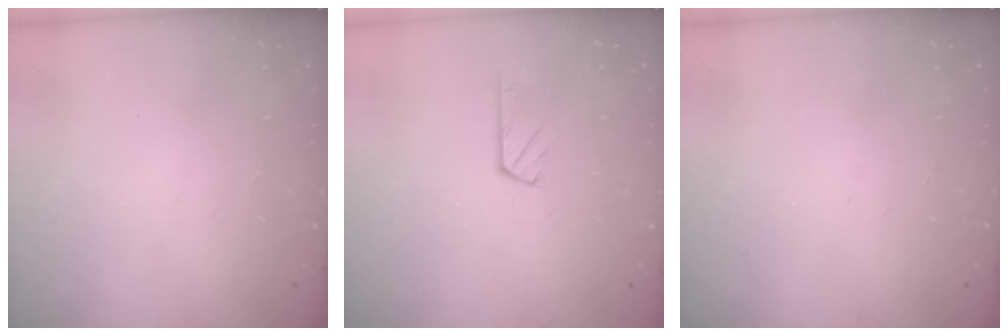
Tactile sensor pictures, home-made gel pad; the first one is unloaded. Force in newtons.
{"total": 2.9, "press": 2.9, "slide": 0.2}
{"total": 0.0}